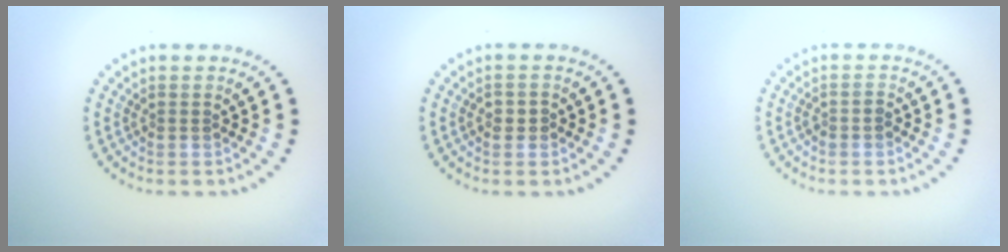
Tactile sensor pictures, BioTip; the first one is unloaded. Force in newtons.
{"total": 1.2, "press": 1.2, "slide": 0.3}
{"total": 0.9, "press": 0.8, "slide": 0.4}